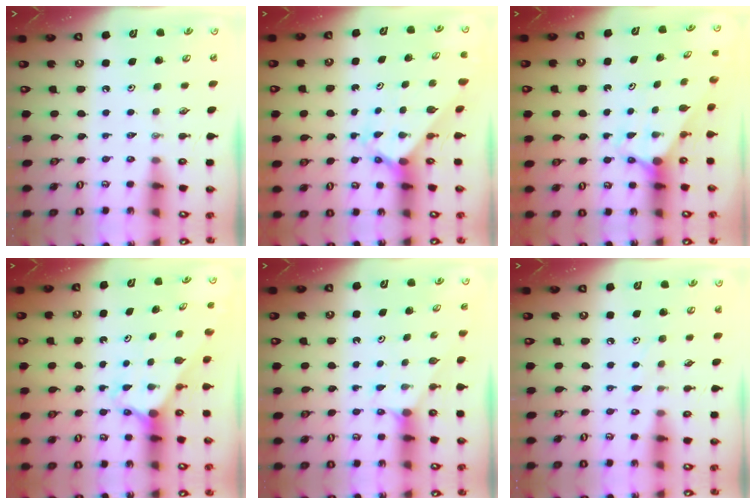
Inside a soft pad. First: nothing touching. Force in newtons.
{"total": 2.4, "press": 2.4, "slide": 0.2}
{"total": 2.9, "press": 2.9, "slide": 0.0}
{"total": 2.6, "press": 2.6, "slide": 0.2}
{"total": 1.2, "press": 1.2, "slide": 0.2}
{"total": 5.2, "press": 5.2, "slide": 0.6}